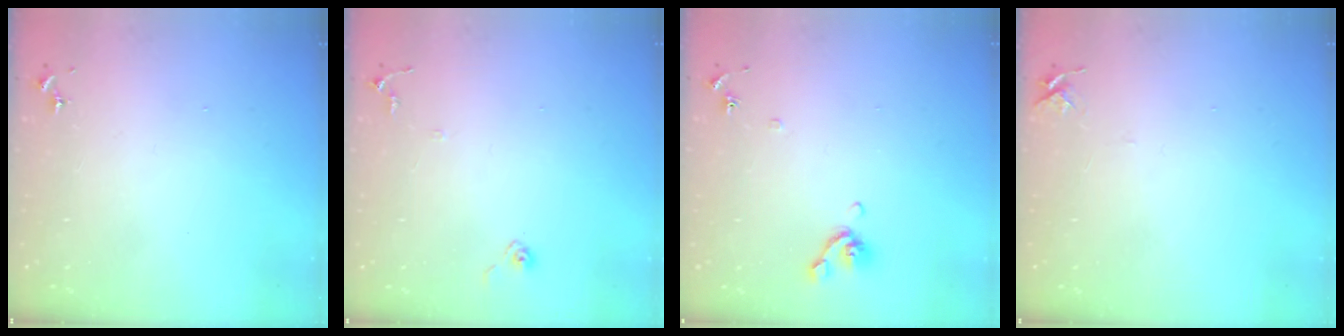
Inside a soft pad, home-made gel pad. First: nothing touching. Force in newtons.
{"total": 6.7, "press": 6.6, "slide": 0.6}
{"total": 7.8, "press": 7.6, "slide": 1.6}
{"total": 4.4, "press": 4.3, "slide": 0.6}